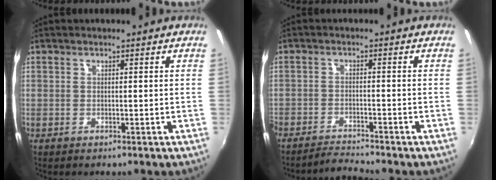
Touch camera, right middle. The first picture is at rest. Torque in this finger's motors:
{"motor_torque": [1.07, -1.07, 0.44, 0.21]}